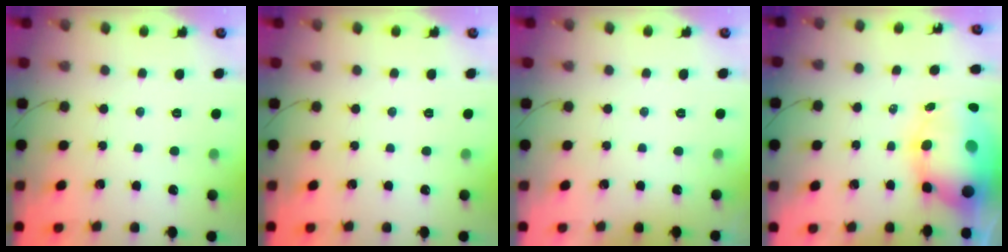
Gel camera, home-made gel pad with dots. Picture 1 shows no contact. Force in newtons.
{"total": 0.0}
{"total": 0.0}
{"total": 13.1, "press": 12.8, "slide": 2.9}